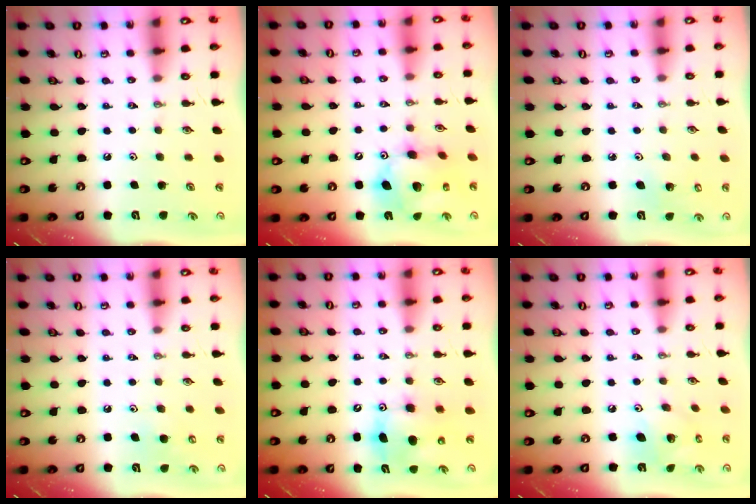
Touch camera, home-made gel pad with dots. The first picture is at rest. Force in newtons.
{"total": 14.2, "press": 14.1, "slide": 1.3}
{"total": 2.9, "press": 2.8, "slide": 1.0}
{"total": 6.4, "press": 6.4, "slide": 0.7}
{"total": 9.1, "press": 9.0, "slide": 1.8}
{"total": 9.7, "press": 9.7, "slide": 0.4}